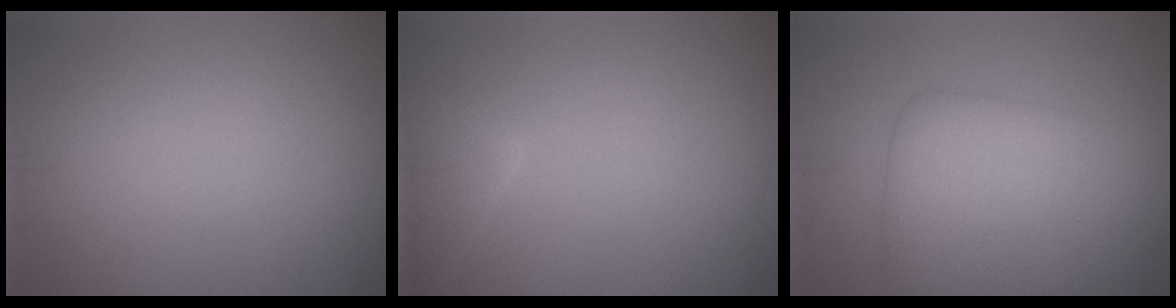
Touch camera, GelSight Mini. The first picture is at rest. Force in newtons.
{"total": 2.3, "press": 2.2, "slide": 0.2}
{"total": 7.6, "press": 7.5, "slide": 0.2}